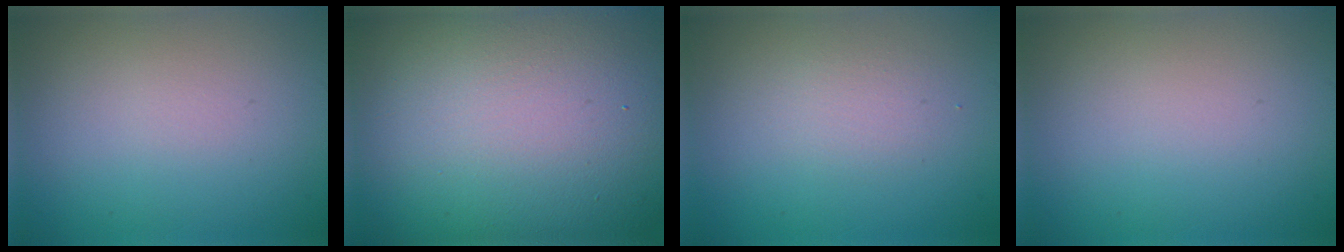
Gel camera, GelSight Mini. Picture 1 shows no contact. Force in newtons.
{"total": 22.8, "press": 22.8, "slide": 1.0}
{"total": 1.5, "press": 1.5, "slide": 0.1}
{"total": 0.0}